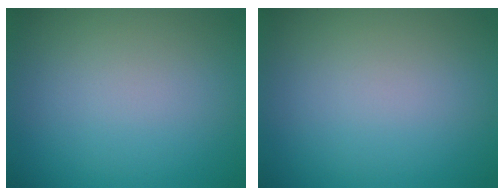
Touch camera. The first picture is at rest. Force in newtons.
{"total": 0.0}